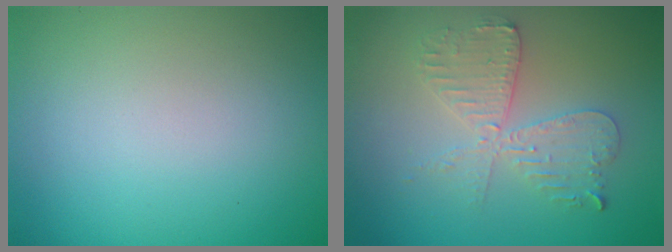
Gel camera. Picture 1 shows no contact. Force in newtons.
{"total": 4.2, "press": 3.6, "slide": 2.2}